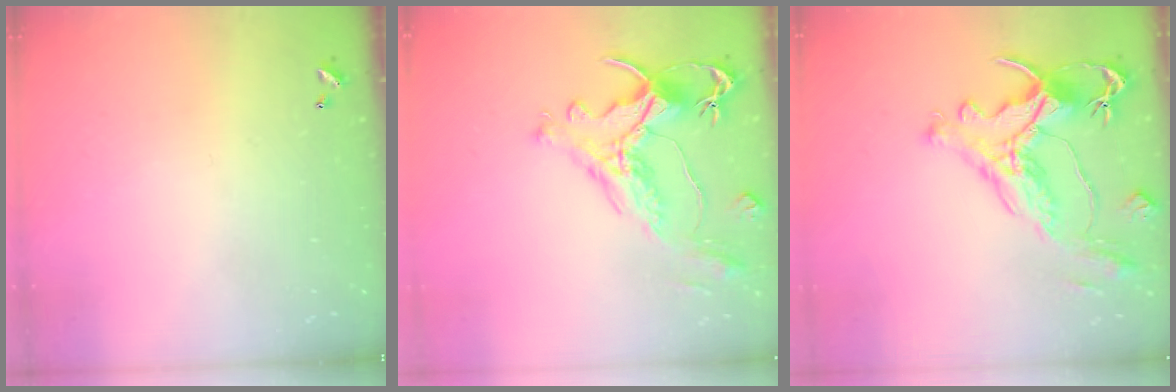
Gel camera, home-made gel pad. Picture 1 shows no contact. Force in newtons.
{"total": 1.8, "press": 1.2, "slide": 1.3}
{"total": 1.6, "press": 1.0, "slide": 1.3}